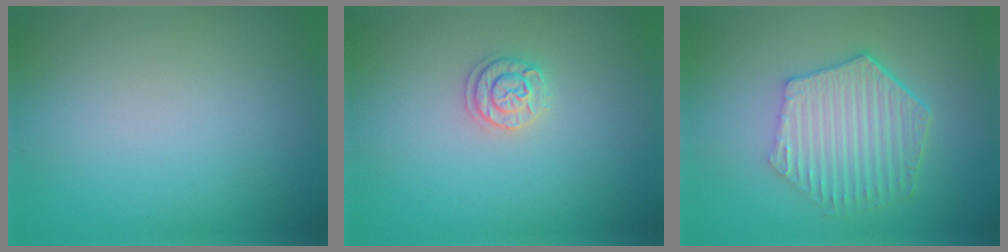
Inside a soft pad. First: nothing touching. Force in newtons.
{"total": 1.8, "press": 1.7, "slide": 0.3}
{"total": 6.0, "press": 4.5, "slide": 4.0}